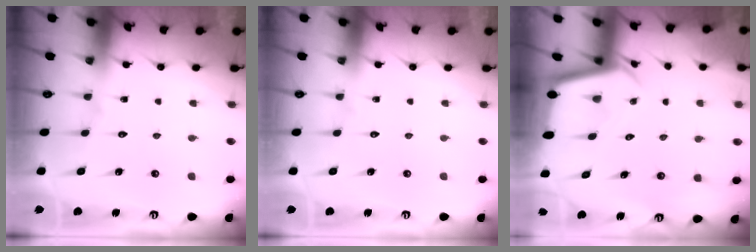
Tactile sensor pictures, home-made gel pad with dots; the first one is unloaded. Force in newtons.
{"total": 0.0}
{"total": 2.3, "press": 2.3, "slide": 0.1}